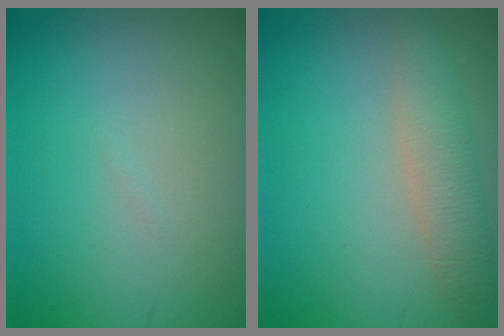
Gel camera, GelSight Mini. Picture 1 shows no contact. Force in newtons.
{"total": 3.1, "press": 3.1, "slide": 0.0}